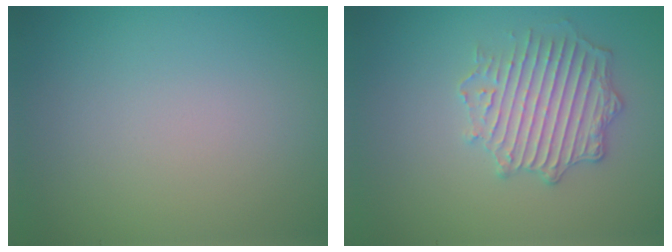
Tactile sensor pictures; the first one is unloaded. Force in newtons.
{"total": 3.9, "press": 3.8, "slide": 0.9}